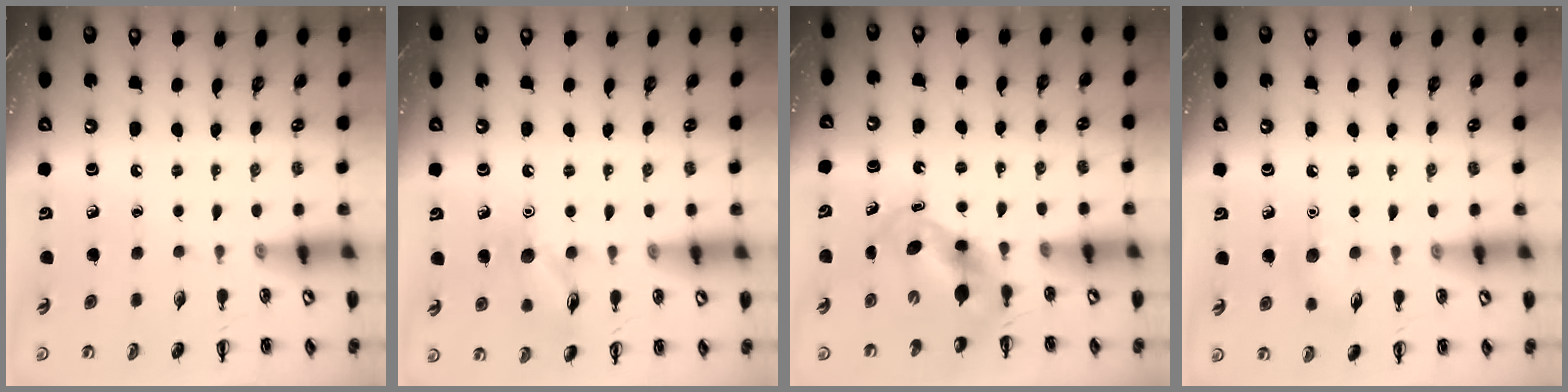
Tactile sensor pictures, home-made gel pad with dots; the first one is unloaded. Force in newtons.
{"total": 9.4, "press": 9.4, "slide": 0.5}
{"total": 5.6, "press": 5.5, "slide": 0.9}
{"total": 6.7, "press": 6.6, "slide": 1.3}